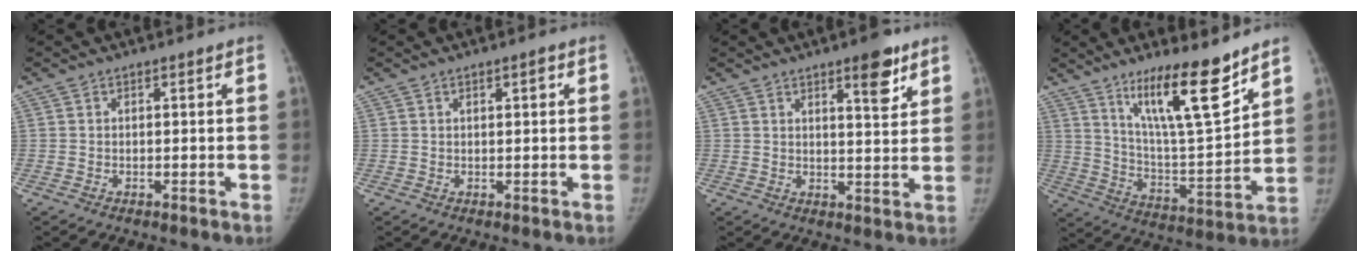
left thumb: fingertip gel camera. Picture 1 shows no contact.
{"total": 1.6, "force": [0.7, 0.5, 1.4], "torque": [-0.018, 0.000, 0.010]}
{"total": 6.7, "force": [4.1, 1.9, 4.9], "torque": [-0.055, -0.026, 0.056]}
{"total": 17.1, "force": [11.5, 3.2, 12.2], "torque": [-0.179, -0.083, 0.205]}